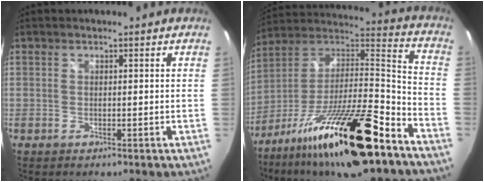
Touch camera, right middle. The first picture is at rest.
{"total": 27.3, "force": [-16.8, 6.5, 20.5], "torque": [-0.348, -0.019, -0.281]}